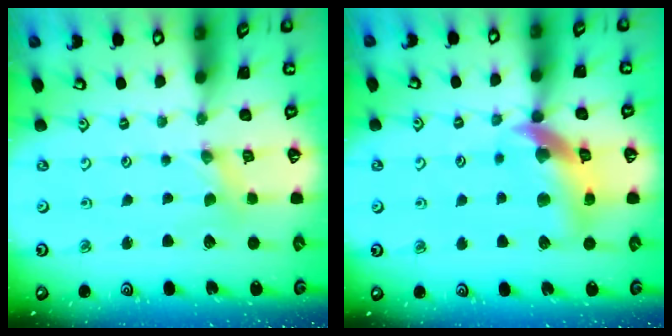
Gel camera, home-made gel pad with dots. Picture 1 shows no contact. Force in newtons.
{"total": 14.5, "press": 14.4, "slide": 2.0}